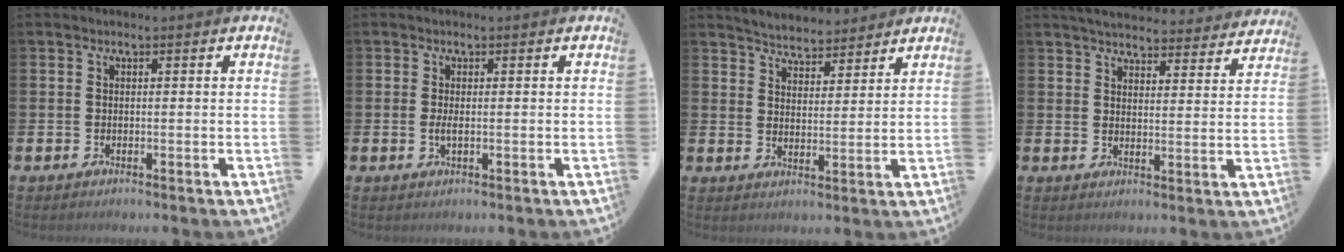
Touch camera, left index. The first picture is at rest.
{"total": 1.2, "force": [-0.1, 0.3, 1.1], "torque": [-0.024, 0.001, -0.001]}
{"total": 4.7, "force": [4.6, 0.9, -0.1], "torque": [-0.012, -0.026, 0.081]}
{"total": 4.8, "force": [4.7, 0.7, 0.6], "torque": [-0.026, -0.034, 0.082]}